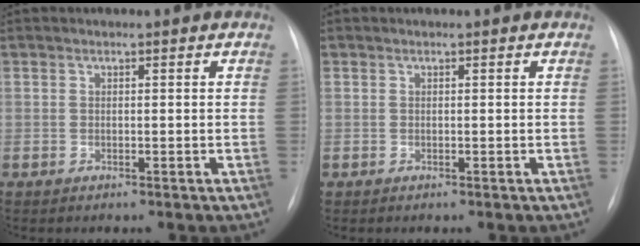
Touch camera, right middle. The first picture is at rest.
{"total": 0.0}